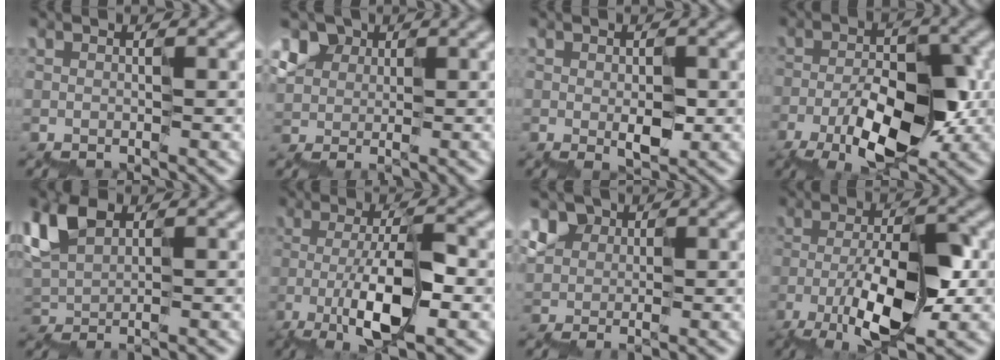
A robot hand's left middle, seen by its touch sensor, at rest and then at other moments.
{"total": 3.1, "force": [1.4, 2.7, 0.5], "torque": [0.002, 0.012, 0.017]}
{"total": 2.4, "force": [-0.1, 1.6, 1.8], "torque": [-0.028, 0.004, 0.005]}
{"total": 6.6, "force": [-2.6, 3.2, 5.1], "torque": [-0.081, 0.008, -0.046]}
{"total": 3.8, "force": [0.9, 2.2, 2.9], "torque": [-0.057, 0.010, 0.008]}
{"total": 5.6, "force": [-1.5, 1.3, 5.2], "torque": [-0.089, 0.001, -0.029]}
{"total": 2.5, "force": [0.6, 2.4, 0.3], "torque": [0.003, 0.011, 0.005]}
{"total": 6.5, "force": [-2.2, 2.1, 5.7], "torque": [-0.102, 0.009, -0.042]}